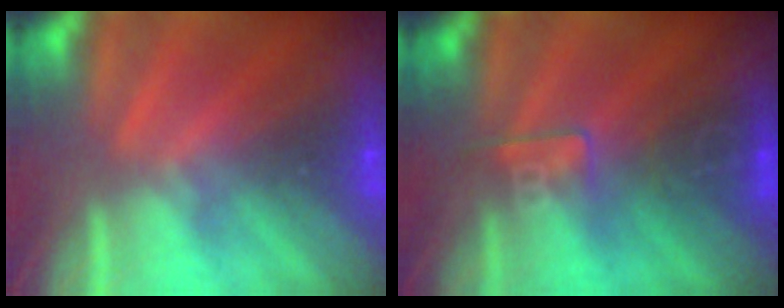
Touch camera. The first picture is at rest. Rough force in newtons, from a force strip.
{"total": 2.5}